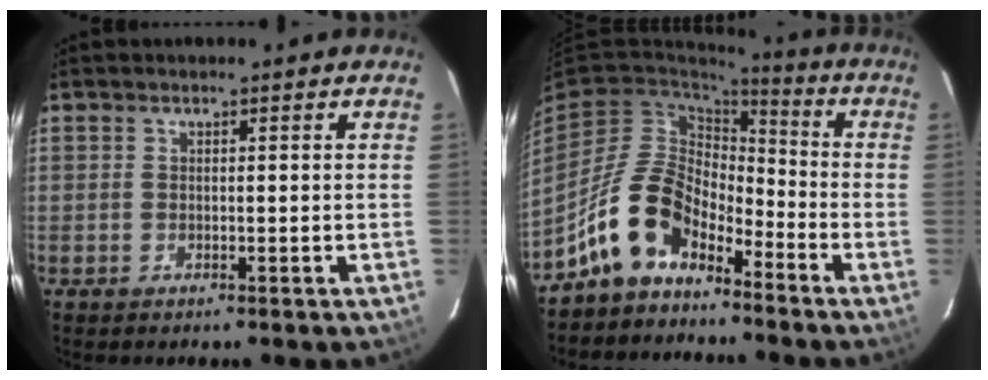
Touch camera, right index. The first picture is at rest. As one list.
[{"total": 12.7, "force": [-8.6, 6.9, 6.3], "torque": [-0.130, 0.024, -0.161]}]